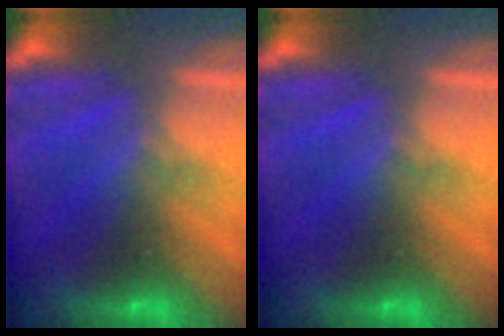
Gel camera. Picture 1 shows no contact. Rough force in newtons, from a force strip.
{"total": 0.0}